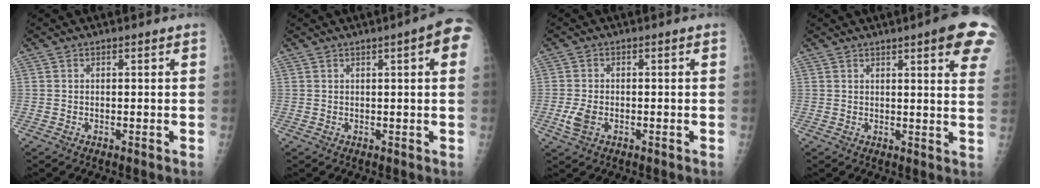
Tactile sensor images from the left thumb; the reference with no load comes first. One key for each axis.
{"total": 6.9, "fx": 2.4, "fy": 1.2, "fz": 6.4, "tx": -0.068, "ty": 0.005, "tz": 0.022}
{"total": 3.4, "fx": -1.1, "fy": 2.1, "fz": 2.4, "tx": -0.056, "ty": 0.003, "tz": -0.019}
{"total": 12.2, "fx": 6.7, "fy": 2.1, "fz": 9.9, "tx": -0.097, "ty": -0.020, "tz": 0.069}